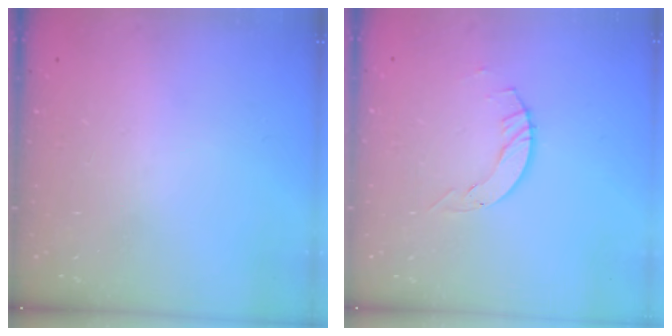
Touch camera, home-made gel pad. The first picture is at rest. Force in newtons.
{"total": 2.1, "press": 2.1, "slide": 0.3}